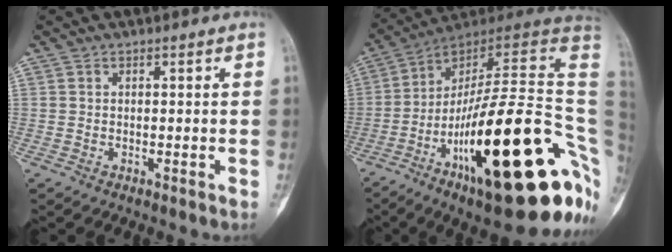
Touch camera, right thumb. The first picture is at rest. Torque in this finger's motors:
{"motor_torque": [3.78, 1.23, 2.22, -0.55, 0.80]}